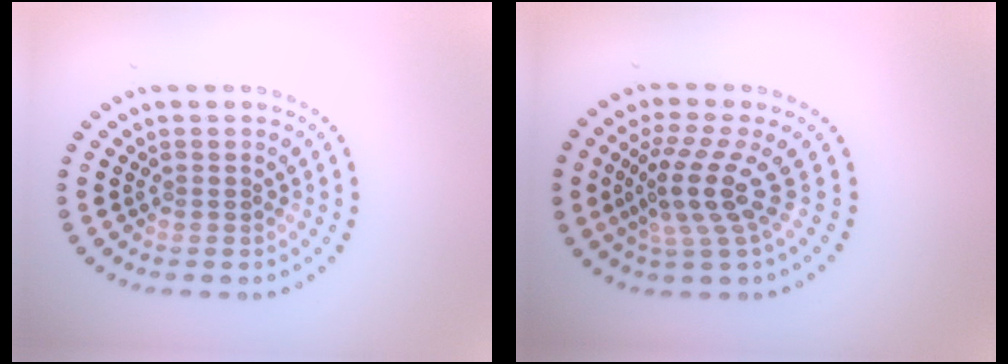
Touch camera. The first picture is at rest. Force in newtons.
{"total": 4.2, "press": 2.9, "slide": 3.0}